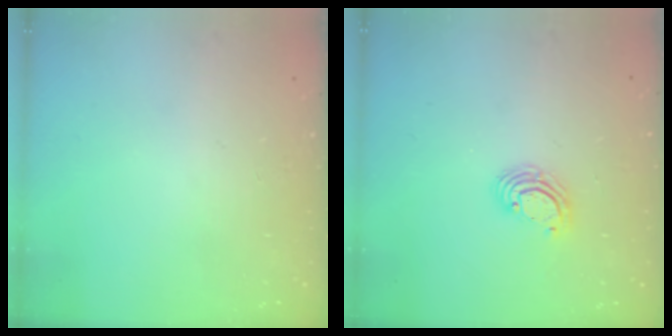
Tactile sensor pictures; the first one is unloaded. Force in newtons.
{"total": 4.0, "press": 3.9, "slide": 0.2}